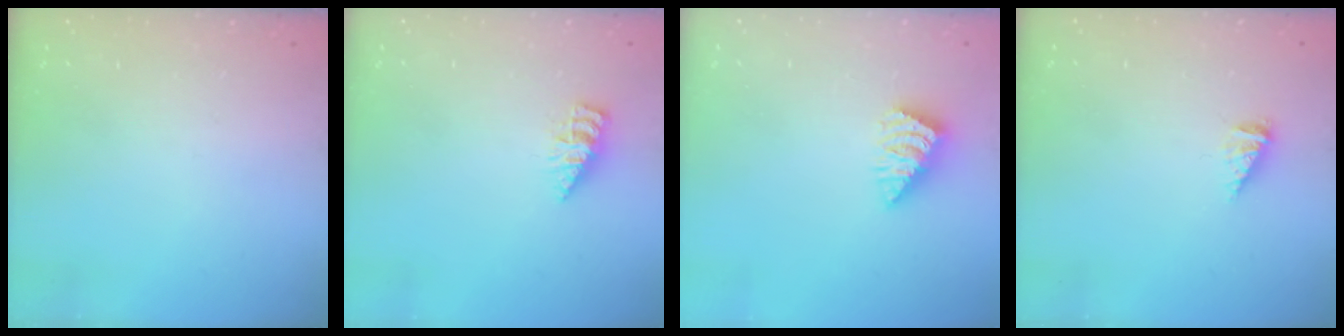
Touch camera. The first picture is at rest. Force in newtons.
{"total": 2.9, "press": 2.8, "slide": 0.4}
{"total": 2.8, "press": 2.7, "slide": 0.5}
{"total": 3.5, "press": 3.5, "slide": 0.3}